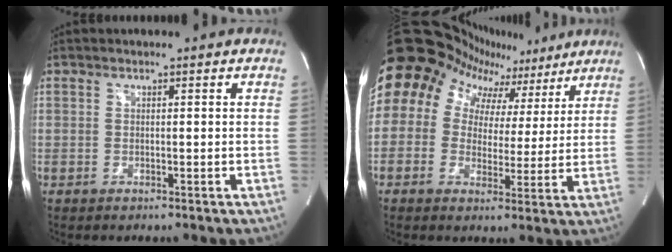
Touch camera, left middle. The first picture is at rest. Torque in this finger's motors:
{"motor_torque": [2.14, 0.00, 1.05, 0.21]}